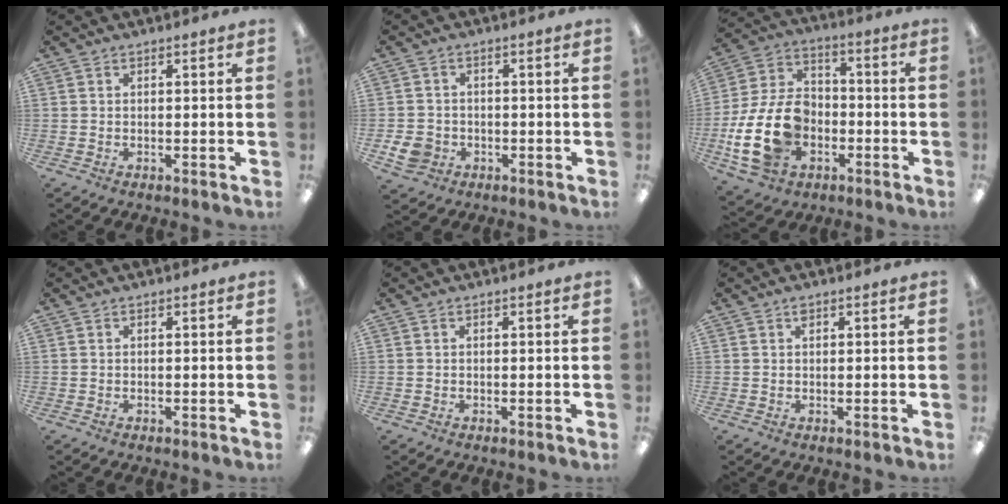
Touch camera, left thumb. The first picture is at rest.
{"total": 4.5, "force": [-1.7, 3.9, 1.5], "torque": [-0.034, 0.004, -0.034]}
{"total": 18.8, "force": [-5.0, 13.0, 12.6], "torque": [-0.264, 0.023, -0.079]}
{"total": 0.0}
{"total": 0.0}
{"total": 1.0, "force": [0.8, 0.5, 0.4], "torque": [-0.003, 0.000, 0.011]}